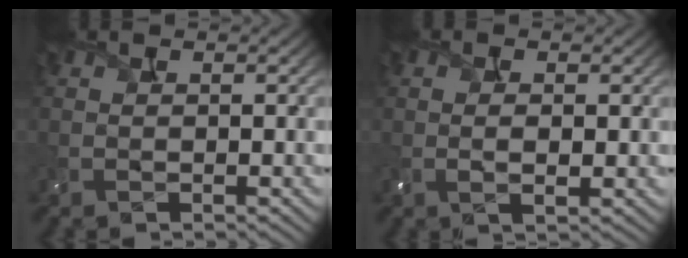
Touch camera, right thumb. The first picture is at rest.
{"total": 2.2, "force": [0.2, 1.0, 2.0], "torque": [-0.038, -0.003, 0.006]}